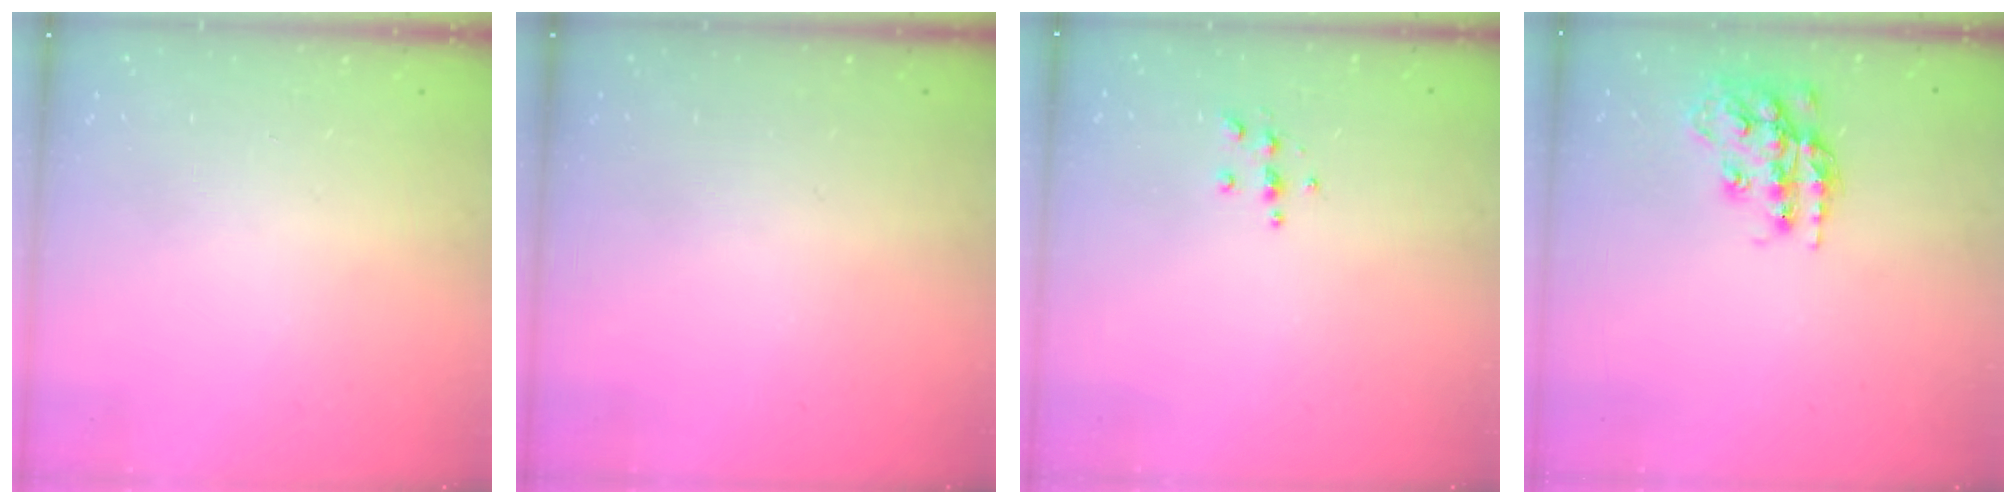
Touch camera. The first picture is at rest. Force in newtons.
{"total": 0.0}
{"total": 4.4, "press": 4.4, "slide": 0.4}
{"total": 14.9, "press": 14.8, "slide": 0.8}